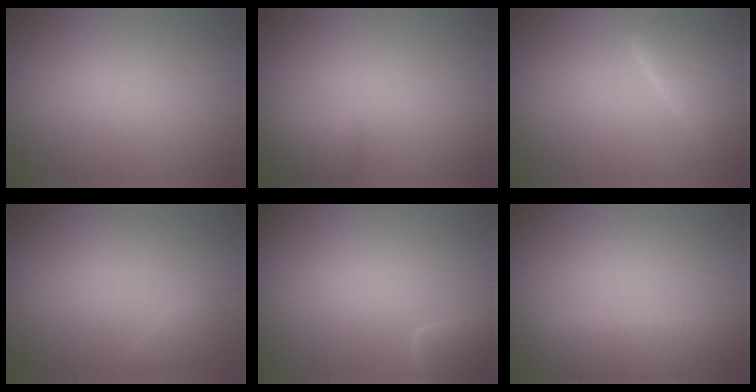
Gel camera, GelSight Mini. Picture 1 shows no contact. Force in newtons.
{"total": 1.6, "press": 1.6, "slide": 0.1}
{"total": 6.3, "press": 6.3, "slide": 0.8}
{"total": 0.9, "press": 0.9, "slide": 0.1}
{"total": 2.3, "press": 2.3, "slide": 0.2}
{"total": 4.7, "press": 4.6, "slide": 0.3}